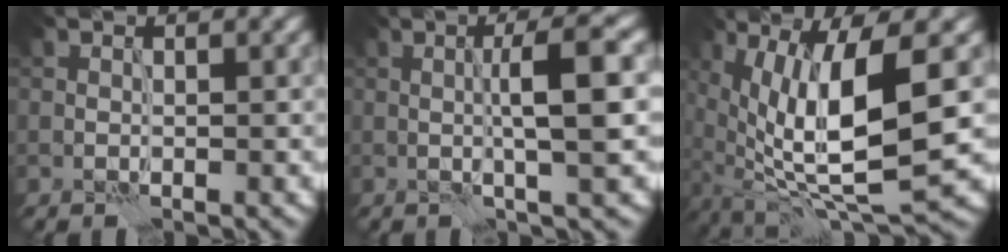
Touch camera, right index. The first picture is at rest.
{"total": 5.1, "force": [0.1, 0.5, 5.1], "torque": [-0.082, 0.012, -0.002]}
{"total": 11.8, "force": [0.3, 4.0, 11.1], "torque": [-0.194, -0.018, 0.011]}